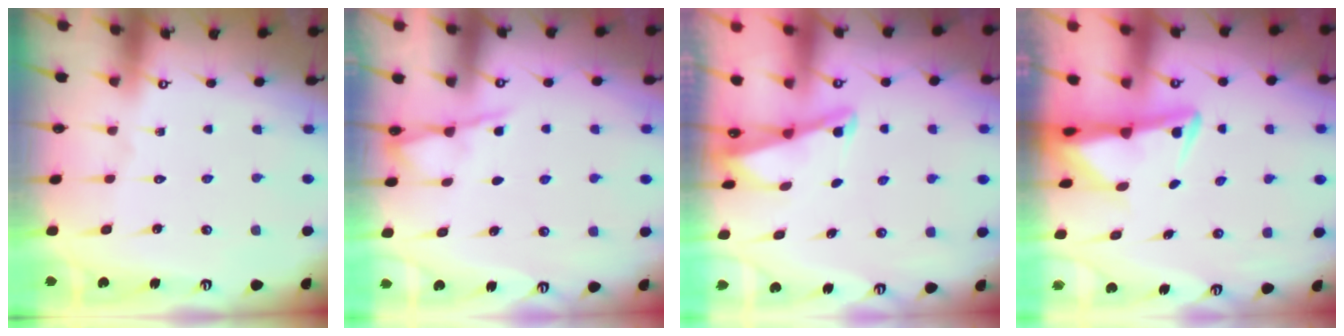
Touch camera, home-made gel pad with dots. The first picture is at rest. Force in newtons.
{"total": 3.4, "press": 3.4, "slide": 0.5}
{"total": 1.9, "press": 1.9, "slide": 0.4}
{"total": 3.5, "press": 3.4, "slide": 0.6}